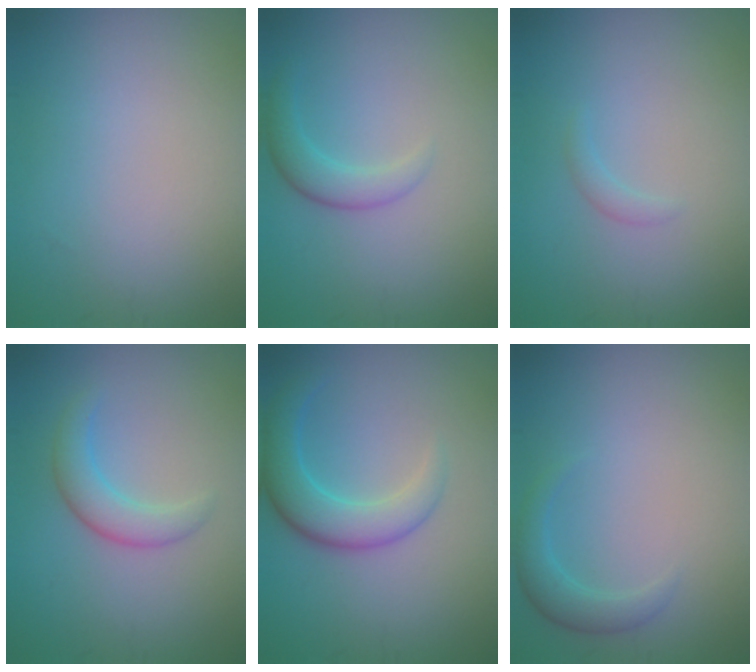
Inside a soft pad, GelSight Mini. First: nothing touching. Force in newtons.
{"total": 2.4, "press": 2.4, "slide": 0.1}
{"total": 0.9, "press": 0.9, "slide": 0.2}
{"total": 2.9, "press": 2.9, "slide": 0.2}
{"total": 4.6, "press": 4.6, "slide": 0.2}
{"total": 2.1, "press": 2.1, "slide": 0.2}